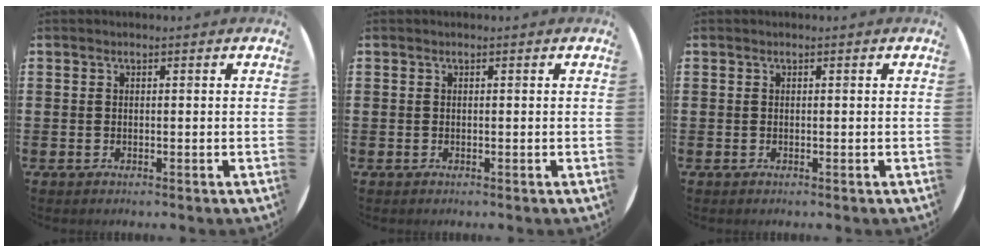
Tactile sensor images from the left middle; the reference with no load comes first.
{"total": 0.0}
{"total": 0.0}